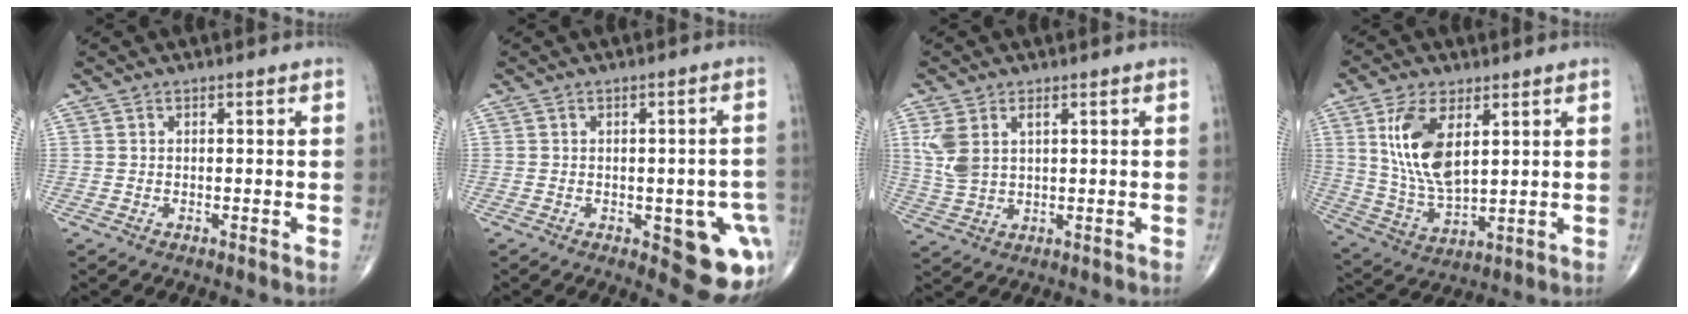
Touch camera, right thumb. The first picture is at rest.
{"total": 12.1, "force": [-3.7, 4.9, 10.4], "torque": [-0.085, 0.005, -0.034]}
{"total": 6.5, "force": [2.2, 3.7, 4.9], "torque": [-0.114, 0.002, 0.054]}
{"total": 13.3, "force": [4.3, 6.4, 10.8], "torque": [-0.213, -0.021, 0.094]}